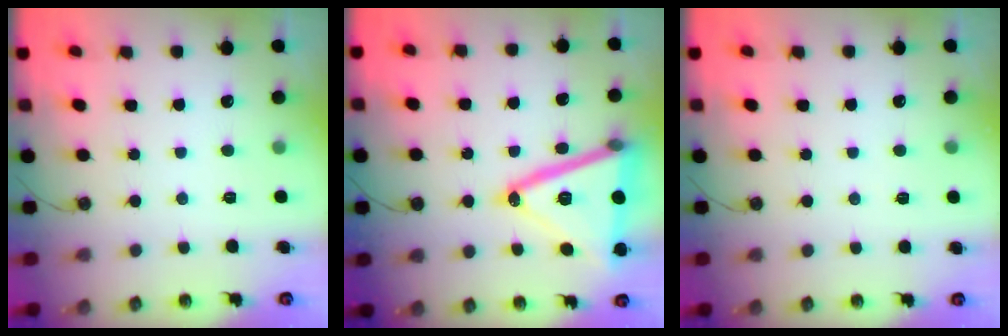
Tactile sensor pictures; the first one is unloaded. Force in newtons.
{"total": 24.8, "press": 24.6, "slide": 3.4}
{"total": 2.8, "press": 2.2, "slide": 1.6}